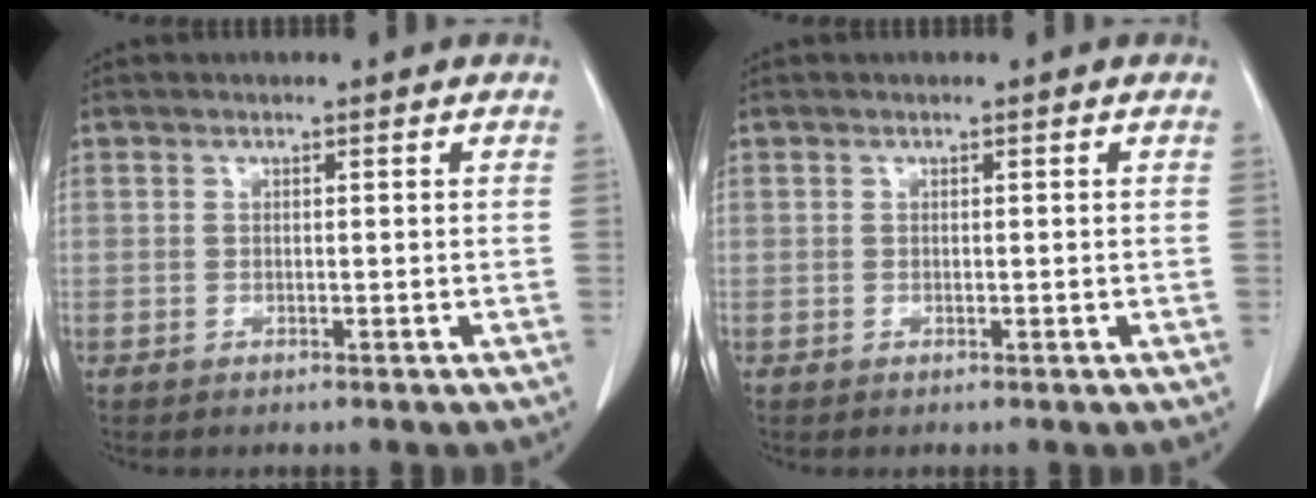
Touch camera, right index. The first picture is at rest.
{"total": 0.0}